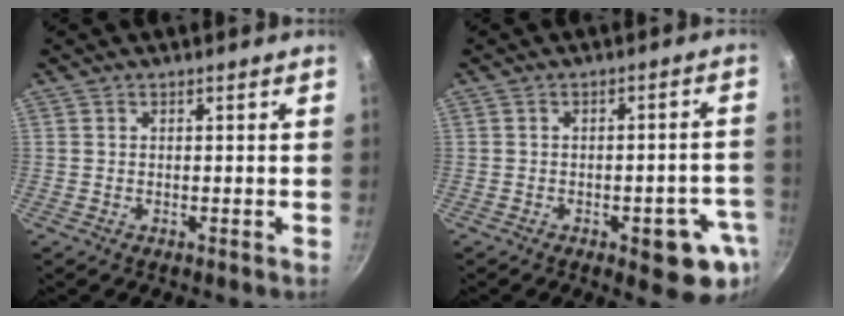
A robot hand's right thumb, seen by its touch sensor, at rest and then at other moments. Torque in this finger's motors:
{"motor_torque": [1.13, 1.00, 0.15, -0.31, 0.14]}